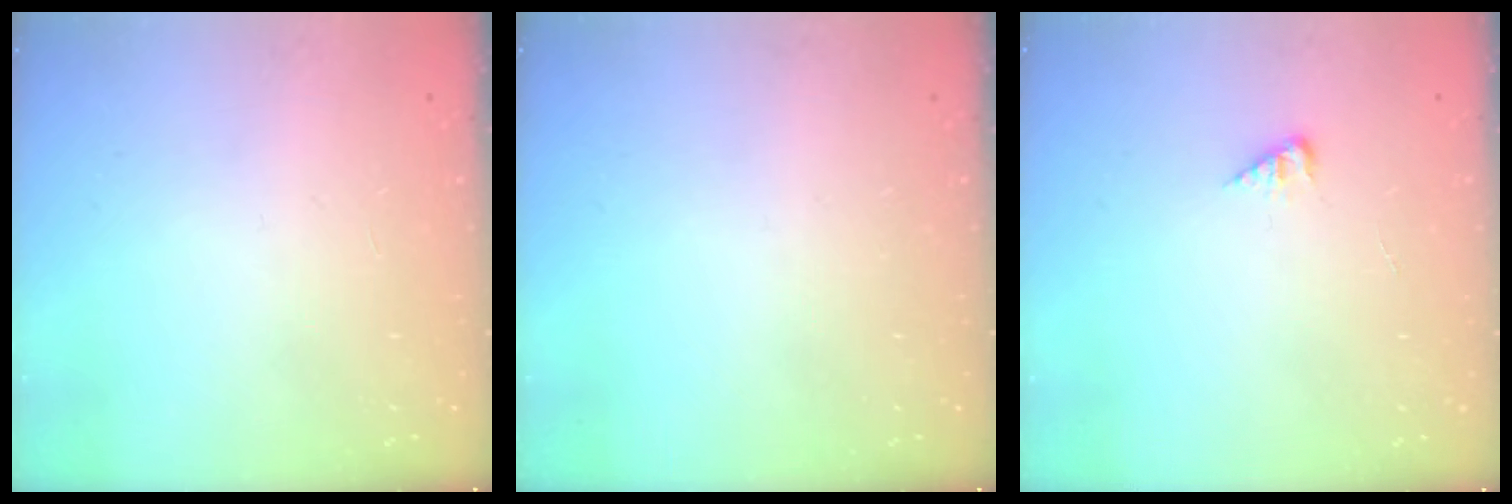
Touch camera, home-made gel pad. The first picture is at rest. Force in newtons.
{"total": 0.0}
{"total": 2.7, "press": 2.7, "slide": 0.3}